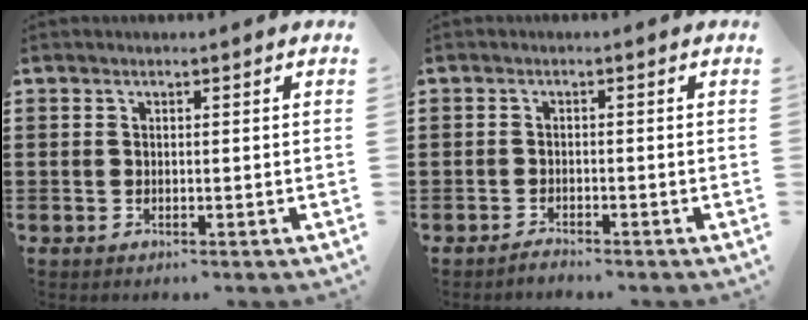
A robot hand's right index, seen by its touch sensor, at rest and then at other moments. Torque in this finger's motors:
{"motor_torque": [1.60, 0.54, -1.04, -0.21]}